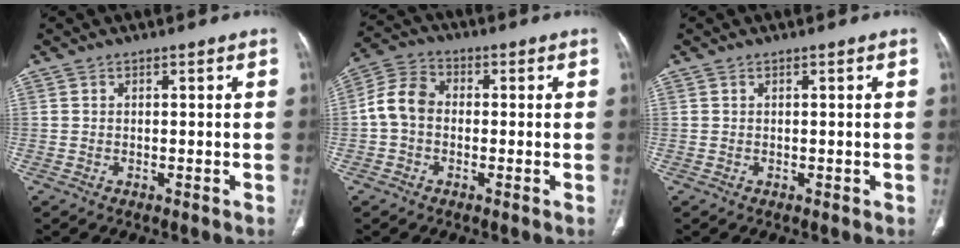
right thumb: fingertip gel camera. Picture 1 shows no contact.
{"total": 7.1, "force": [-0.6, 5.4, 4.6], "torque": [-0.080, 0.023, -0.024]}
{"total": 0.0}